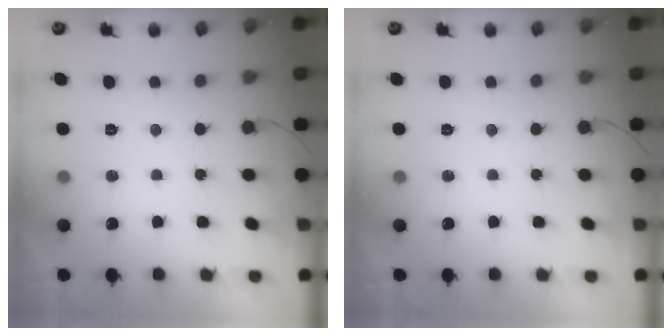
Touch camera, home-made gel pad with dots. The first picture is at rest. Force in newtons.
{"total": 0.0}